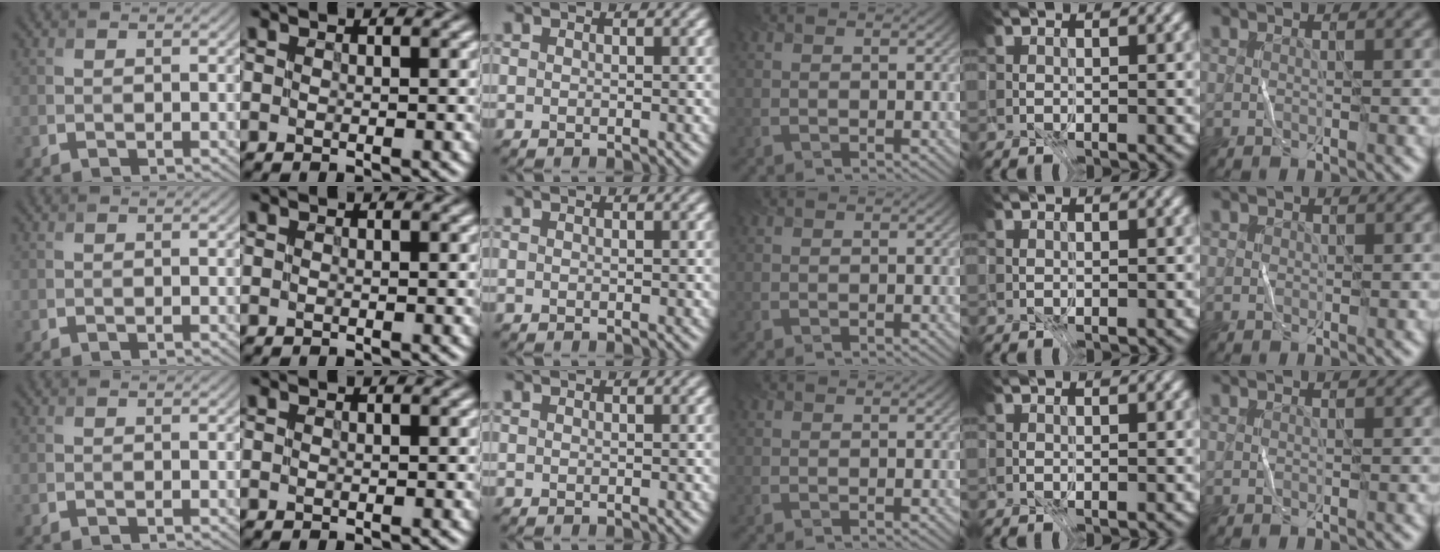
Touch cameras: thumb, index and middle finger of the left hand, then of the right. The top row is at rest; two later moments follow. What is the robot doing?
{"motion": "fold", "object": "coffee filter"}